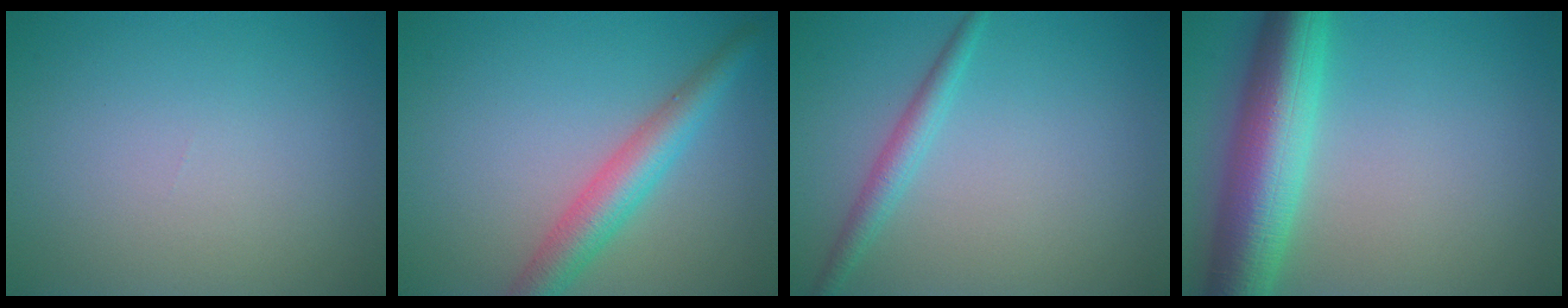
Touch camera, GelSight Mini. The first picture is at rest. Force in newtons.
{"total": 4.4, "press": 4.4, "slide": 0.1}
{"total": 2.1, "press": 2.1, "slide": 0.1}
{"total": 8.9, "press": 8.9, "slide": 0.0}